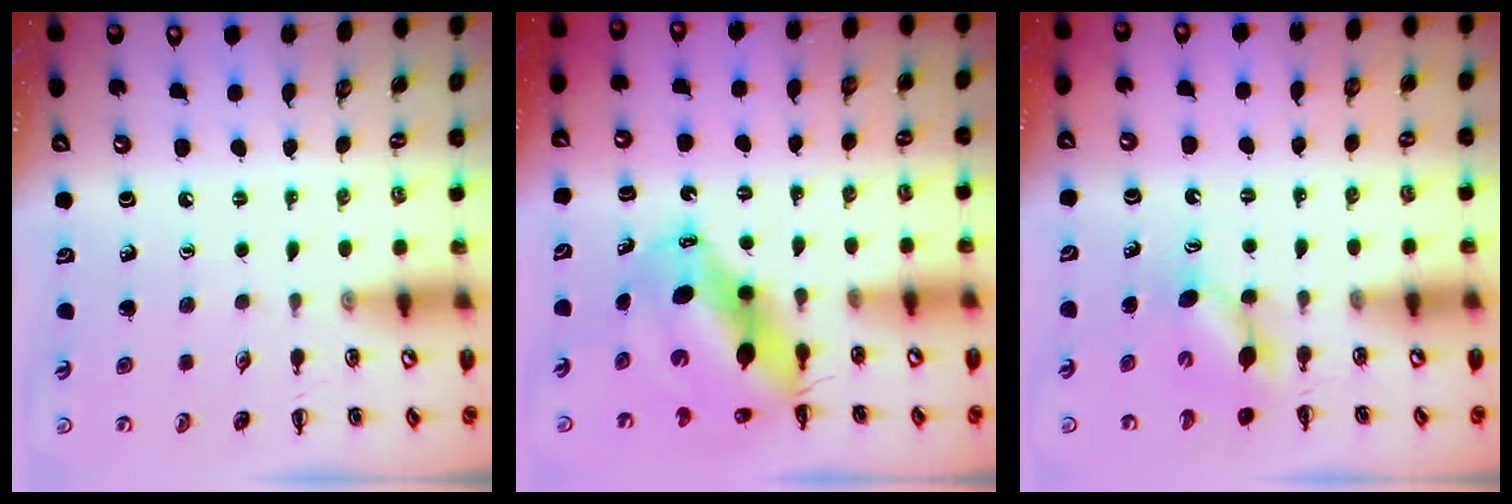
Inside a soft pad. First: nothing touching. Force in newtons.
{"total": 10.5, "press": 10.2, "slide": 2.6}
{"total": 4.4, "press": 4.3, "slide": 0.6}